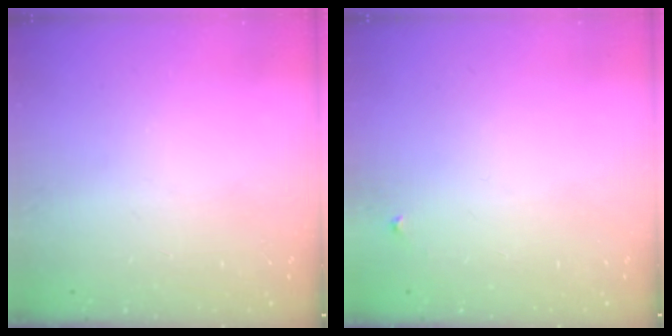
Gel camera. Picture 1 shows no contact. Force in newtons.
{"total": 3.3, "press": 3.3, "slide": 0.5}